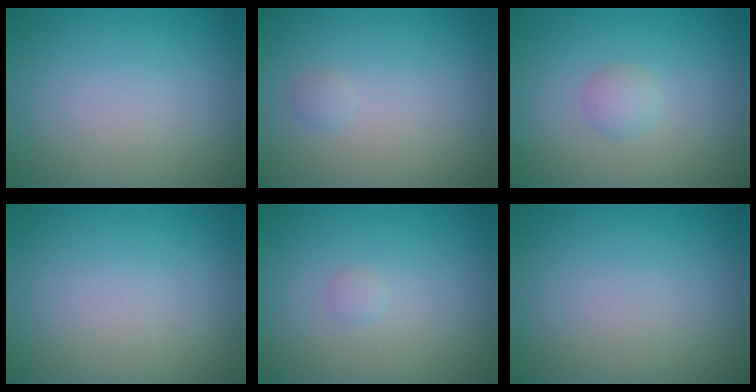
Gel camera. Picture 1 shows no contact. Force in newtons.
{"total": 0.6, "press": 0.6, "slide": 0.1}
{"total": 1.3, "press": 1.3, "slide": 0.1}
{"total": 0.0}
{"total": 0.5, "press": 0.5, "slide": 0.1}
{"total": 0.0}